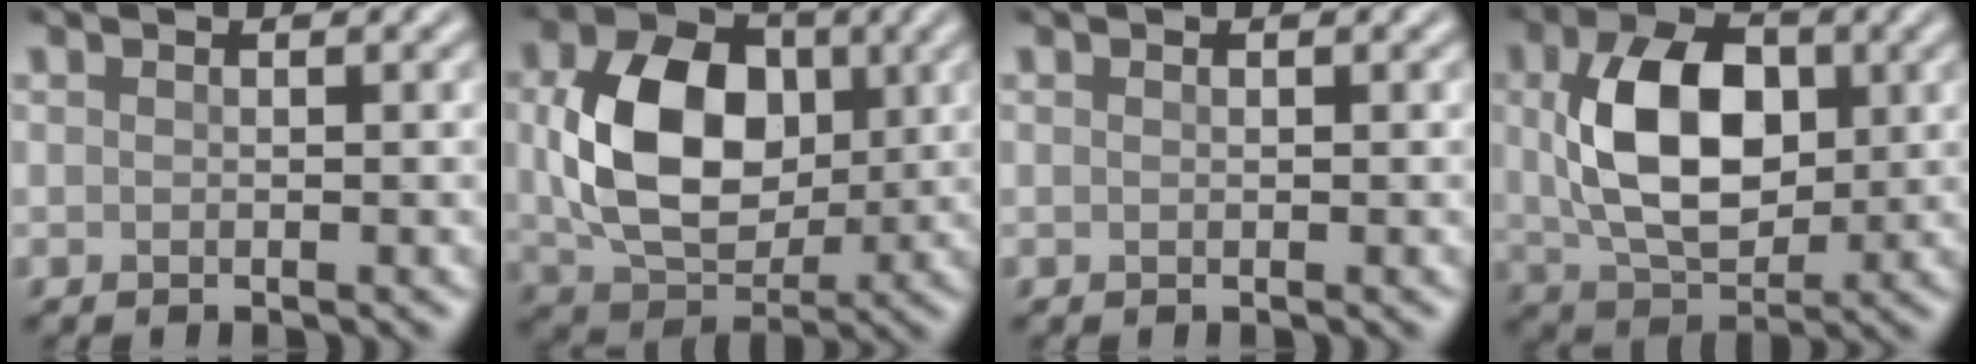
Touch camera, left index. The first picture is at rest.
{"total": 9.9, "force": [0.9, 7.0, 7.0], "torque": [-0.141, 0.001, 0.021]}
{"total": 0.0}
{"total": 9.3, "force": [1.1, 5.9, 7.1], "torque": [-0.137, 0.004, 0.021]}